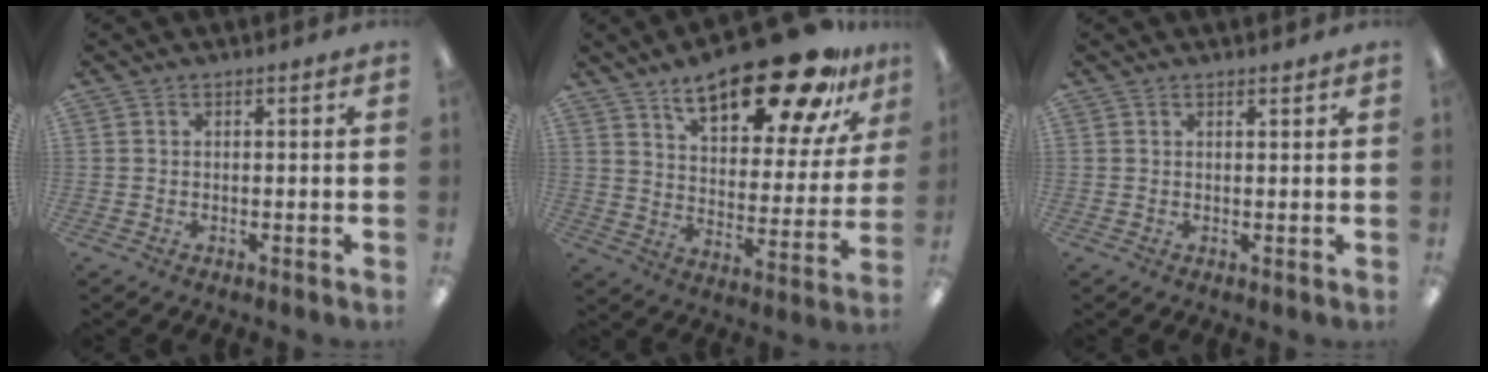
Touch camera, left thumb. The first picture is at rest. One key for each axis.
{"total": 22.7, "fx": 16.2, "fy": 8.1, "fz": 13.8, "tx": -0.203, "ty": -0.098, "tz": 0.265}
{"total": 0.8, "fx": 0.8, "fy": 0.1, "fz": 0.2, "tx": -0.004, "ty": -0.001, "tz": 0.015}